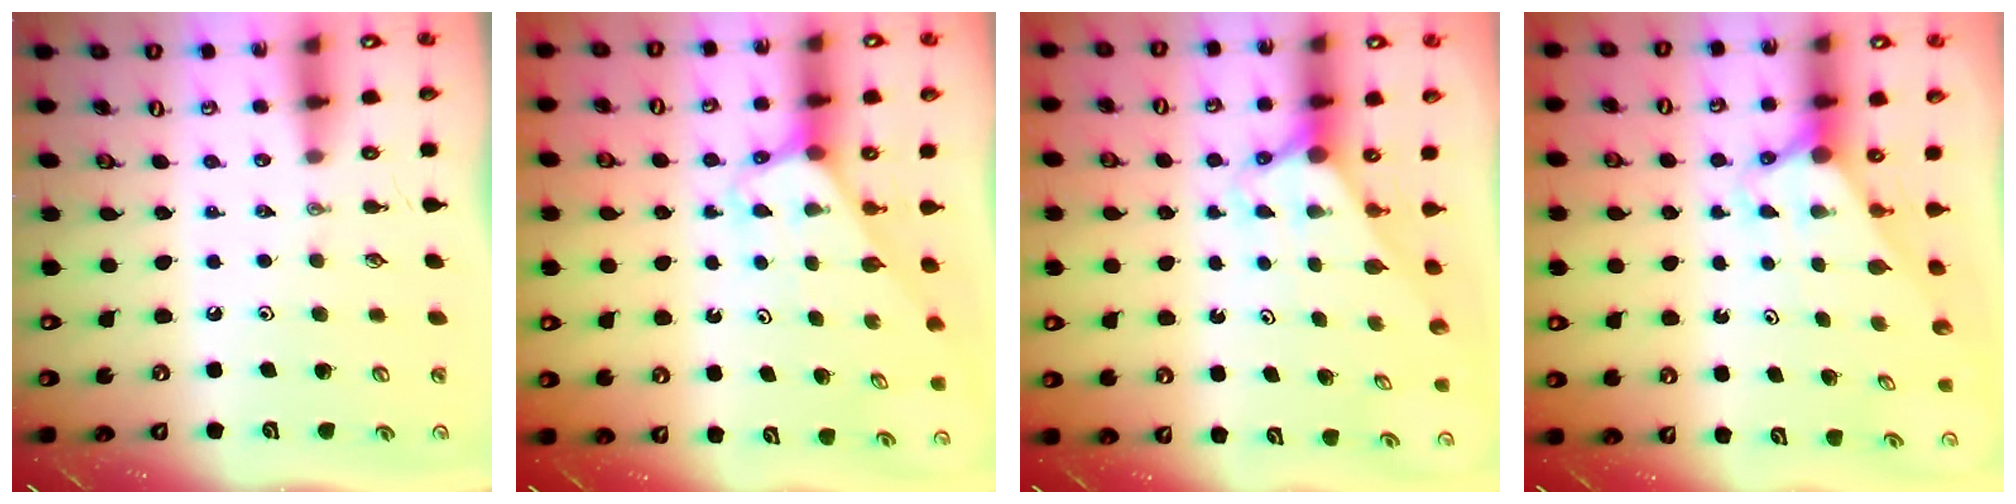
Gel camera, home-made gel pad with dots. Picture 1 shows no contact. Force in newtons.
{"total": 3.0, "press": 3.0, "slide": 0.2}
{"total": 2.9, "press": 2.9, "slide": 0.0}
{"total": 2.8, "press": 2.8, "slide": 0.0}